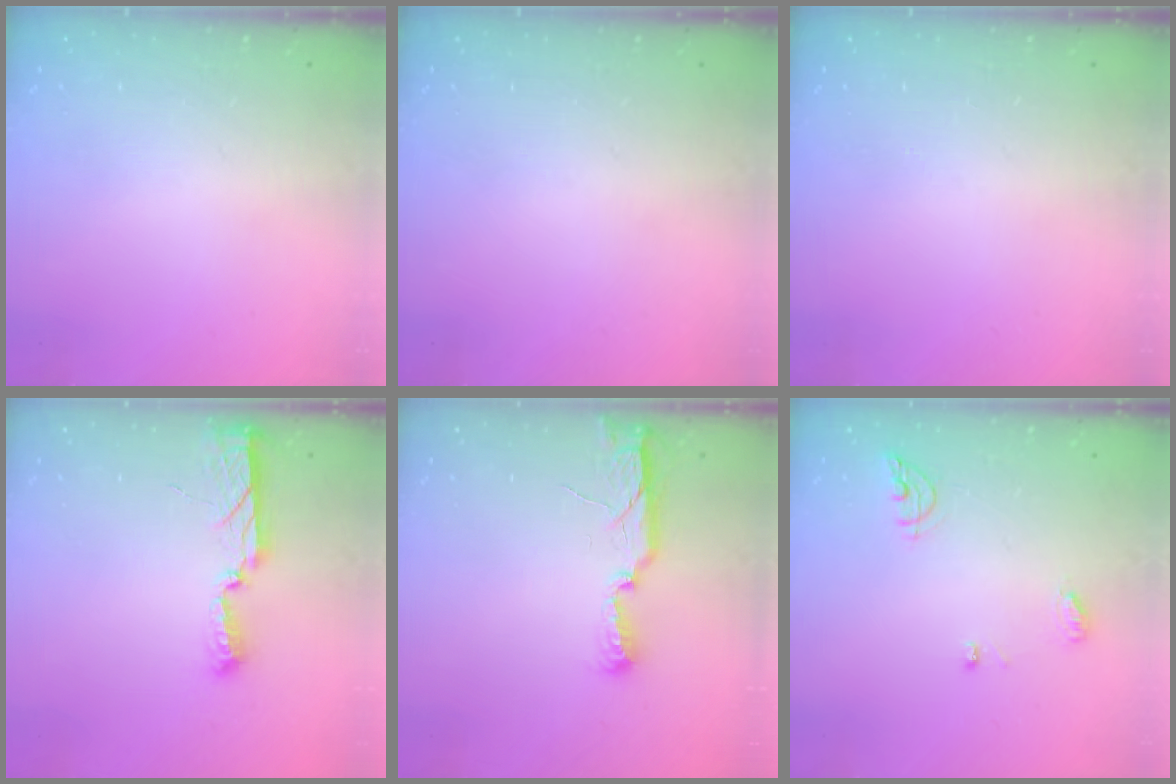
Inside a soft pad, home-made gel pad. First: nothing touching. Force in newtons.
{"total": 0.0}
{"total": 0.0}
{"total": 8.1, "press": 8.0, "slide": 0.5}
{"total": 9.0, "press": 7.8, "slide": 4.5}
{"total": 6.7, "press": 6.7, "slide": 0.3}